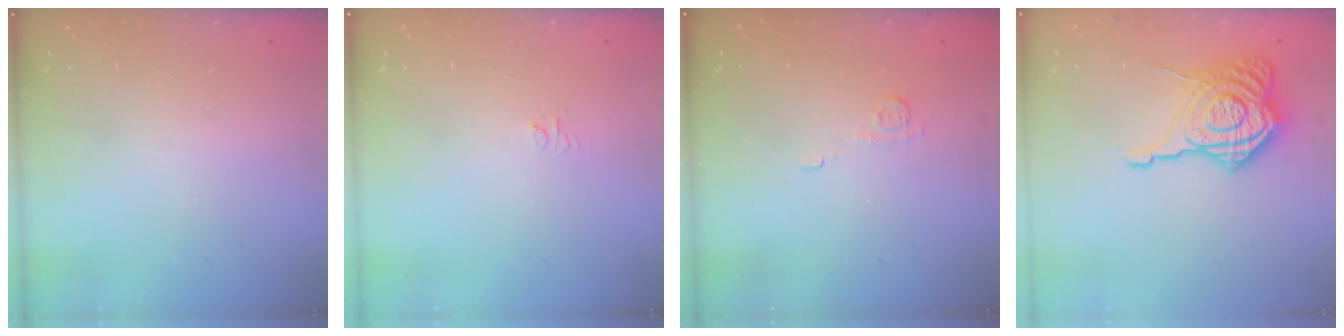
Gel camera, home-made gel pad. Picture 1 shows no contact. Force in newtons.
{"total": 3.1, "press": 3.0, "slide": 0.3}
{"total": 3.8, "press": 3.6, "slide": 1.1}
{"total": 16.3, "press": 16.2, "slide": 1.8}